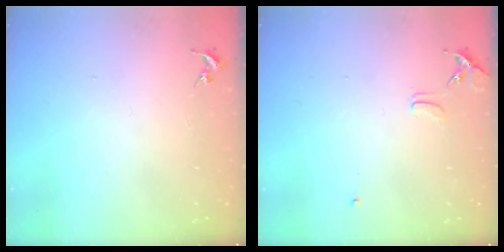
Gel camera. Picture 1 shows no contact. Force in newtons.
{"total": 8.3, "press": 8.3, "slide": 0.7}